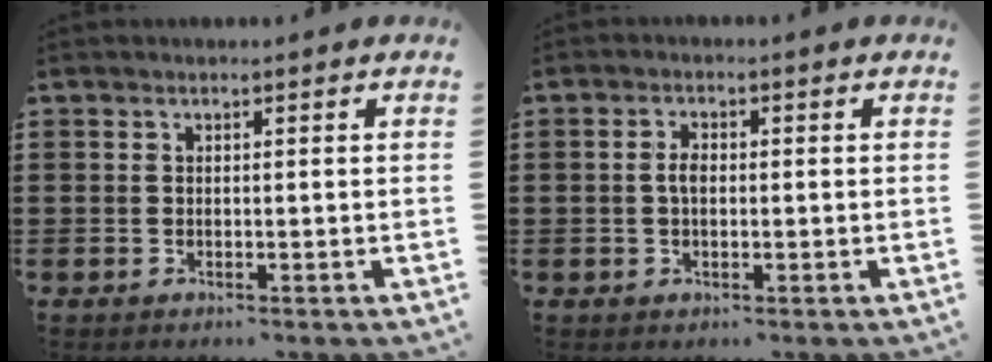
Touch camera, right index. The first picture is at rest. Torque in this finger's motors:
{"motor_torque": [0.72, -0.15, 0.28, 0.08]}